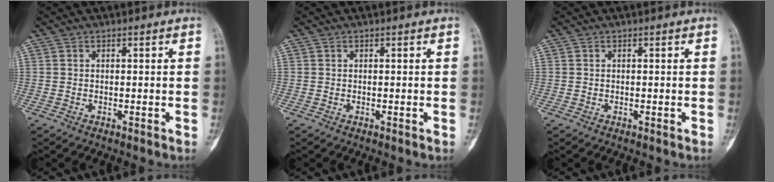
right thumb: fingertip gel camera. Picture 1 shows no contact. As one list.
[{"total": 0.0}, {"total": 0.0}]